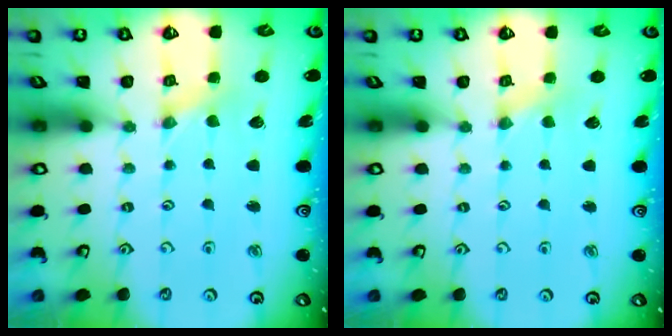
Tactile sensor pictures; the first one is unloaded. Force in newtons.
{"total": 1.4, "press": 1.4, "slide": 0.3}